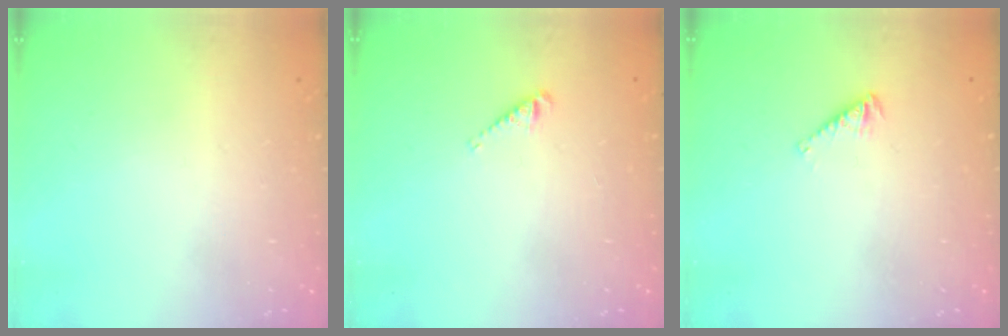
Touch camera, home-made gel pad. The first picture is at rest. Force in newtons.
{"total": 2.8, "press": 2.8, "slide": 0.4}
{"total": 2.5, "press": 2.5, "slide": 0.4}